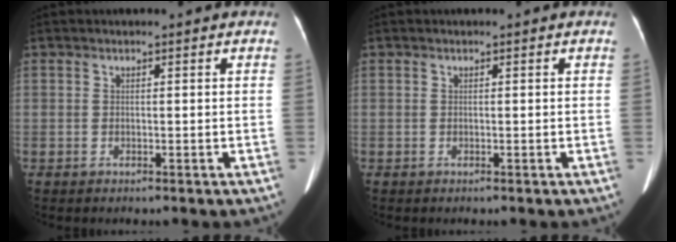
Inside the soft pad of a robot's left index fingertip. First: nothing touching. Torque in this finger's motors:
{"motor_torque": [-0.03, -0.01, -0.01, 0.02]}